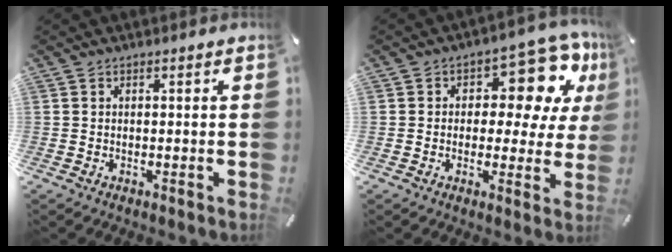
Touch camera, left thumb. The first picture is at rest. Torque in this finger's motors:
{"motor_torque": [0.58, 0.50, 0.63, 0.30, 0.05]}